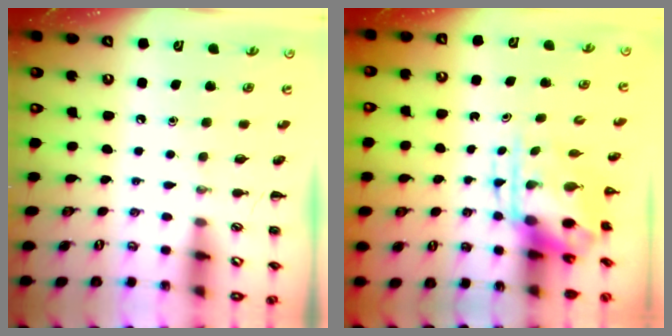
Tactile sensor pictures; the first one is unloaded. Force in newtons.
{"total": 5.7, "press": 5.5, "slide": 1.3}